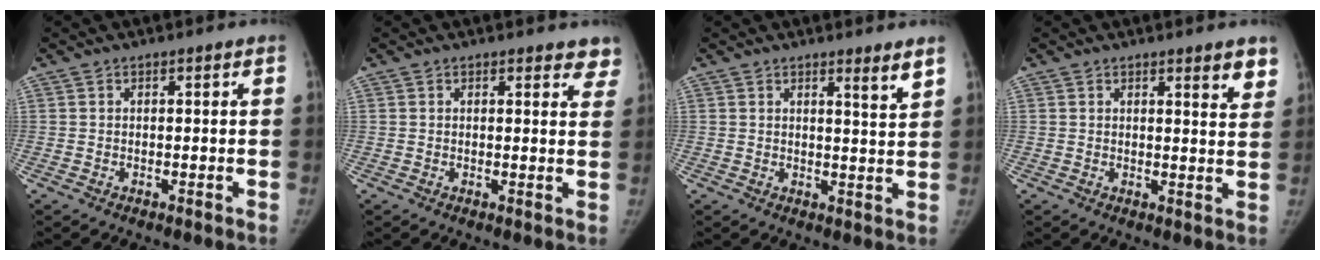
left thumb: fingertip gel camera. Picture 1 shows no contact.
{"total": 4.7, "force": [4.1, 1.8, 1.4], "torque": [0.021, -0.019, 0.030]}
{"total": 3.4, "force": [2.6, 0.0, 2.3], "torque": [-0.033, -0.026, 0.036]}
{"total": 4.4, "force": [3.1, 1.0, 3.0], "torque": [-0.025, -0.020, 0.035]}